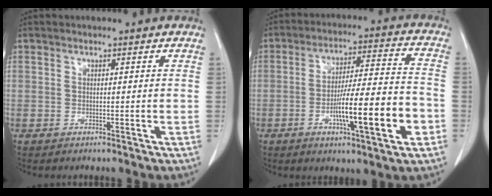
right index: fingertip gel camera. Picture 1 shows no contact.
{"total": 15.2, "force": [-4.9, 1.8, 14.3], "torque": [-0.235, 0.006, -0.074]}